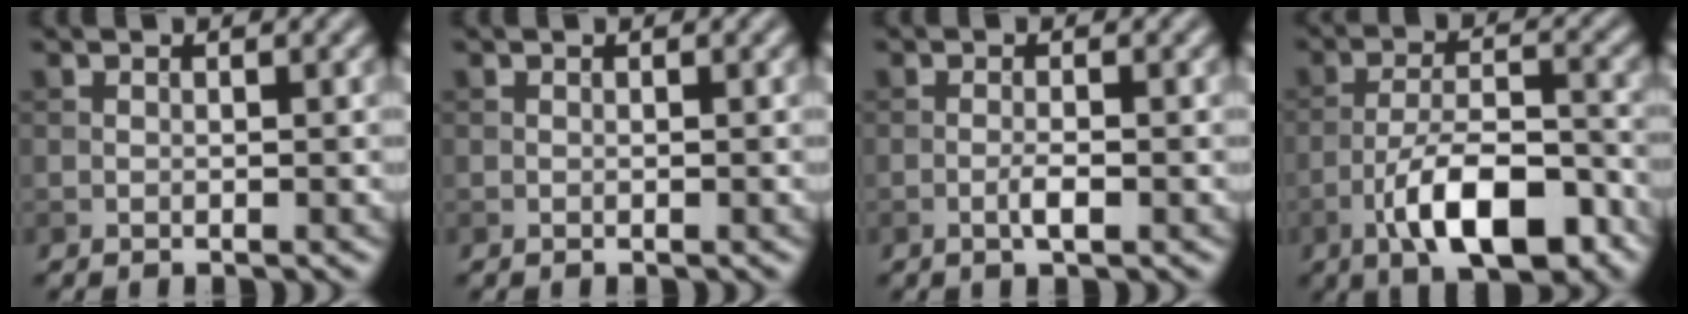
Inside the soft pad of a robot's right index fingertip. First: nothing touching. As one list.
[{"total": 0.0}, {"total": 1.5, "force": [-0.6, 0.2, 1.4], "torque": [-0.026, 0.000, -0.013]}, {"total": 9.0, "force": [-4.7, 3.2, 6.9], "torque": [-0.115, 0.011, -0.082]}]